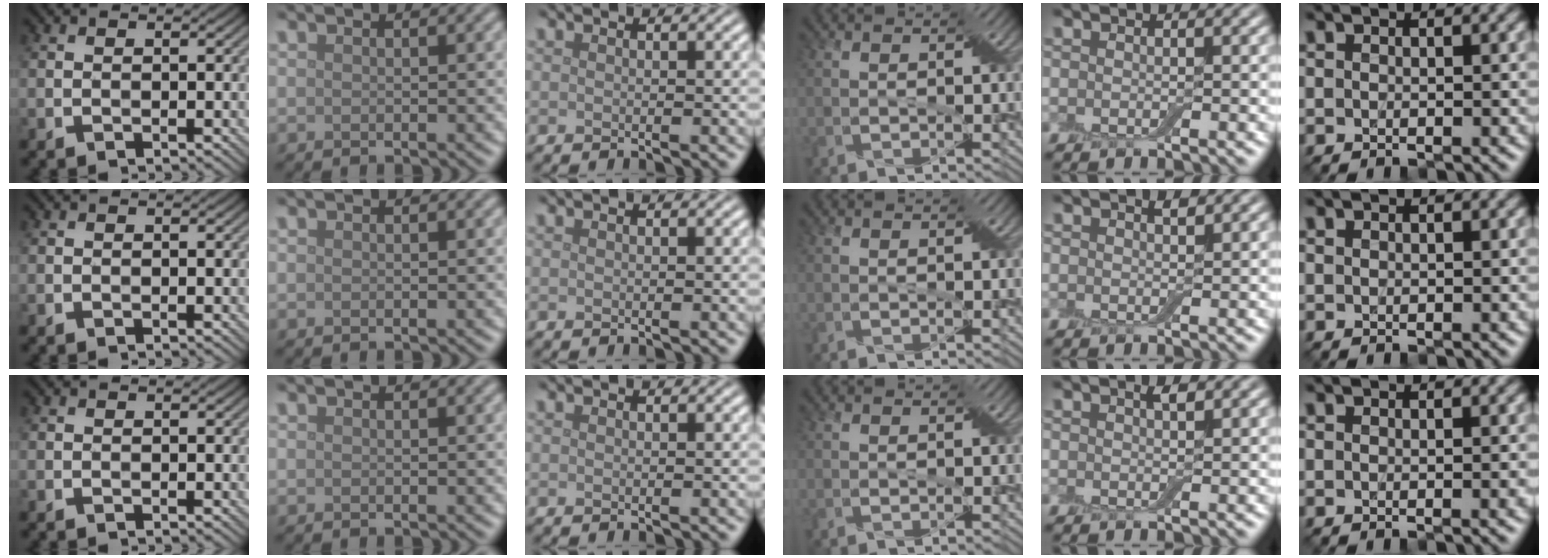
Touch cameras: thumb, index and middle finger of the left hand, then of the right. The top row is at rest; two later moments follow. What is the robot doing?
{"motion": "pour", "object": "cup"}